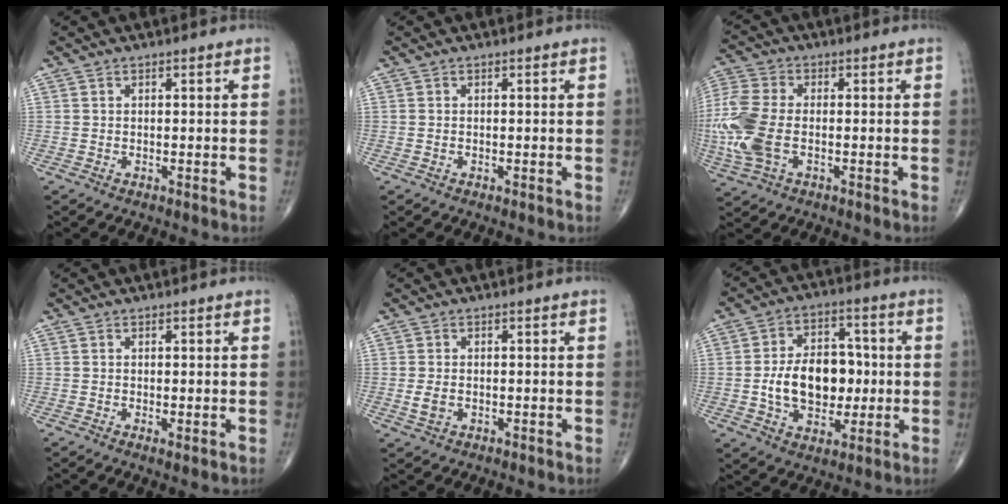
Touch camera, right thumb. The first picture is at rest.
{"total": 0.0}
{"total": 13.7, "force": [-2.2, 7.9, 11.0], "torque": [-0.289, 0.002, -0.042]}
{"total": 1.0, "force": [-0.1, 0.3, 1.0], "torque": [-0.019, -0.005, -0.003]}
{"total": 2.5, "force": [-0.4, 1.7, 1.8], "torque": [-0.039, 0.000, -0.005]}
{"total": 14.3, "force": [-0.8, 9.6, 10.5], "torque": [-0.141, 0.021, -0.007]}